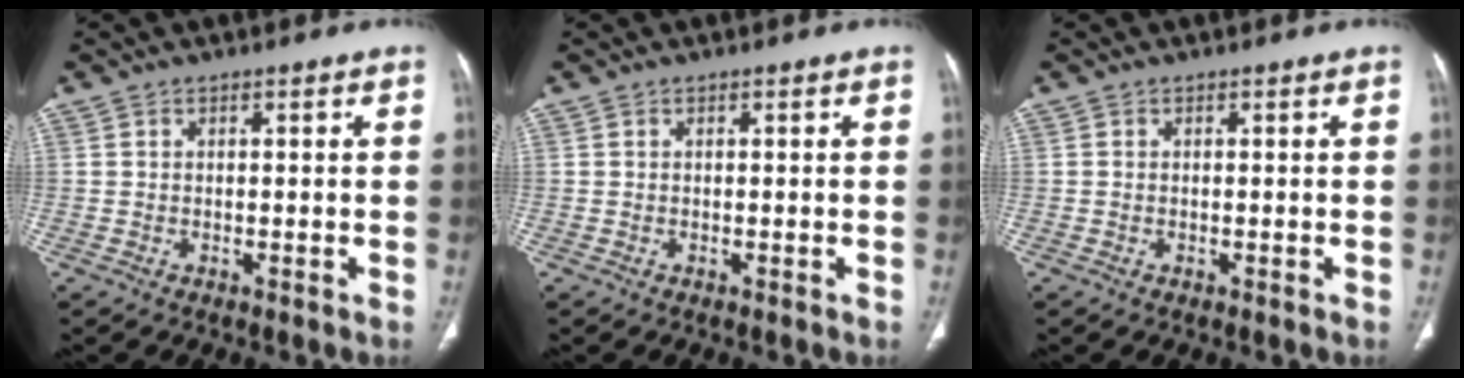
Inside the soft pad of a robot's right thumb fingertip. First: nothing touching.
{"total": 0.0}
{"total": 0.0}